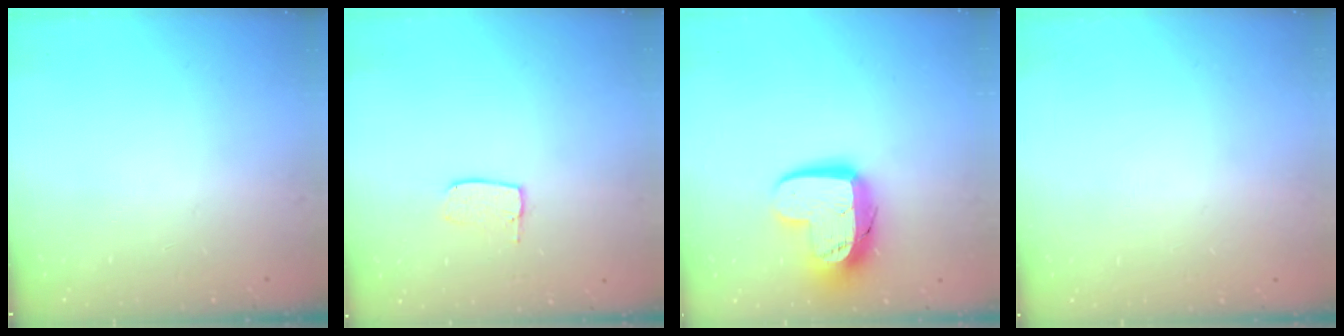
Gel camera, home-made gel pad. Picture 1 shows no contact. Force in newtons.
{"total": 5.5, "press": 5.5, "slide": 0.4}
{"total": 14.4, "press": 14.3, "slide": 1.4}
{"total": 0.0}